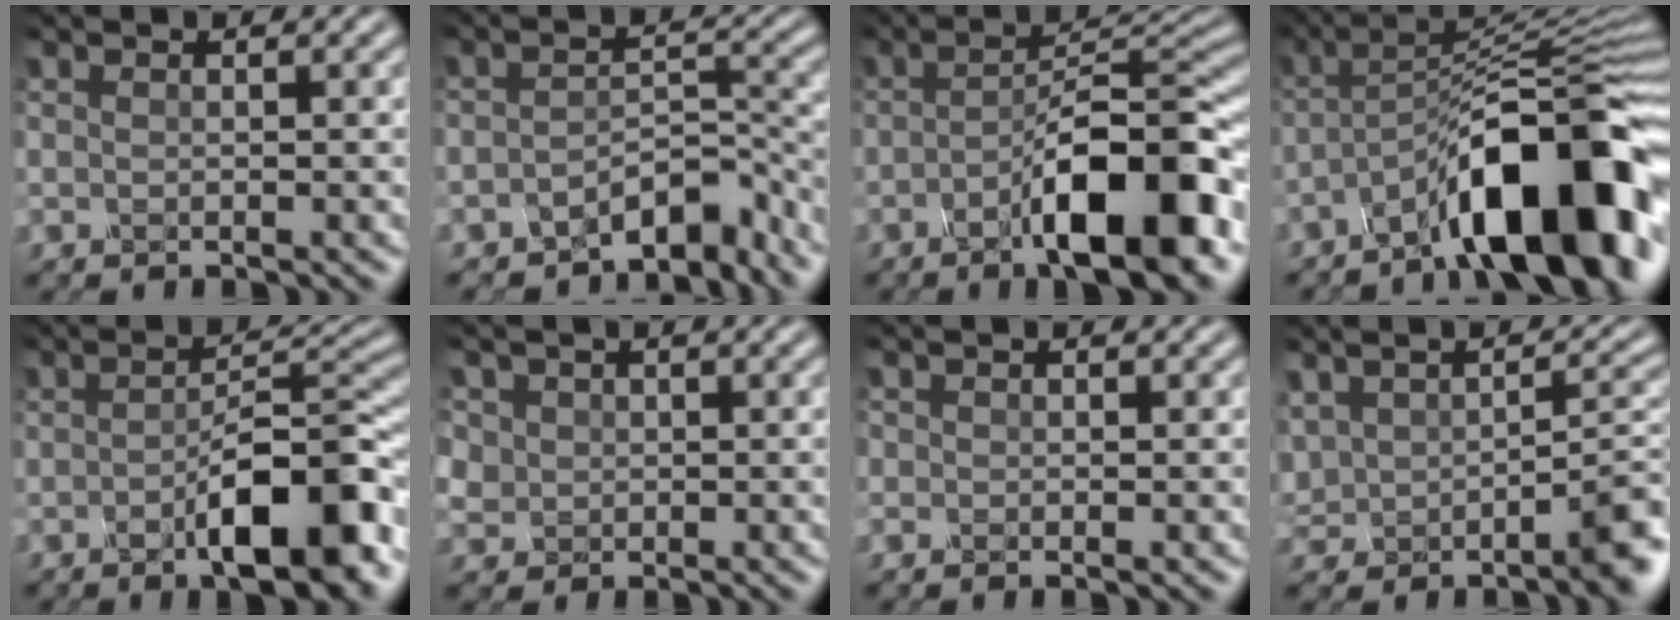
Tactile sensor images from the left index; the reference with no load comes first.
{"total": 4.6, "force": [-4.1, 1.2, 1.6], "torque": [-0.017, 0.005, -0.063]}
{"total": 10.0, "force": [-4.2, 2.4, 8.8], "torque": [-0.127, 0.014, -0.067]}
{"total": 13.0, "force": [-7.1, 3.1, 10.5], "torque": [-0.151, 0.017, -0.107]}
{"total": 8.8, "force": [-3.2, 2.6, 7.8], "torque": [-0.115, 0.005, -0.045]}
{"total": 2.7, "force": [1.1, 2.4, 0.3], "torque": [-0.032, 0.008, 0.036]}
{"total": 0.0}
{"total": 4.7, "force": [-1.8, 2.2, 3.8], "torque": [-0.069, 0.001, -0.026]}